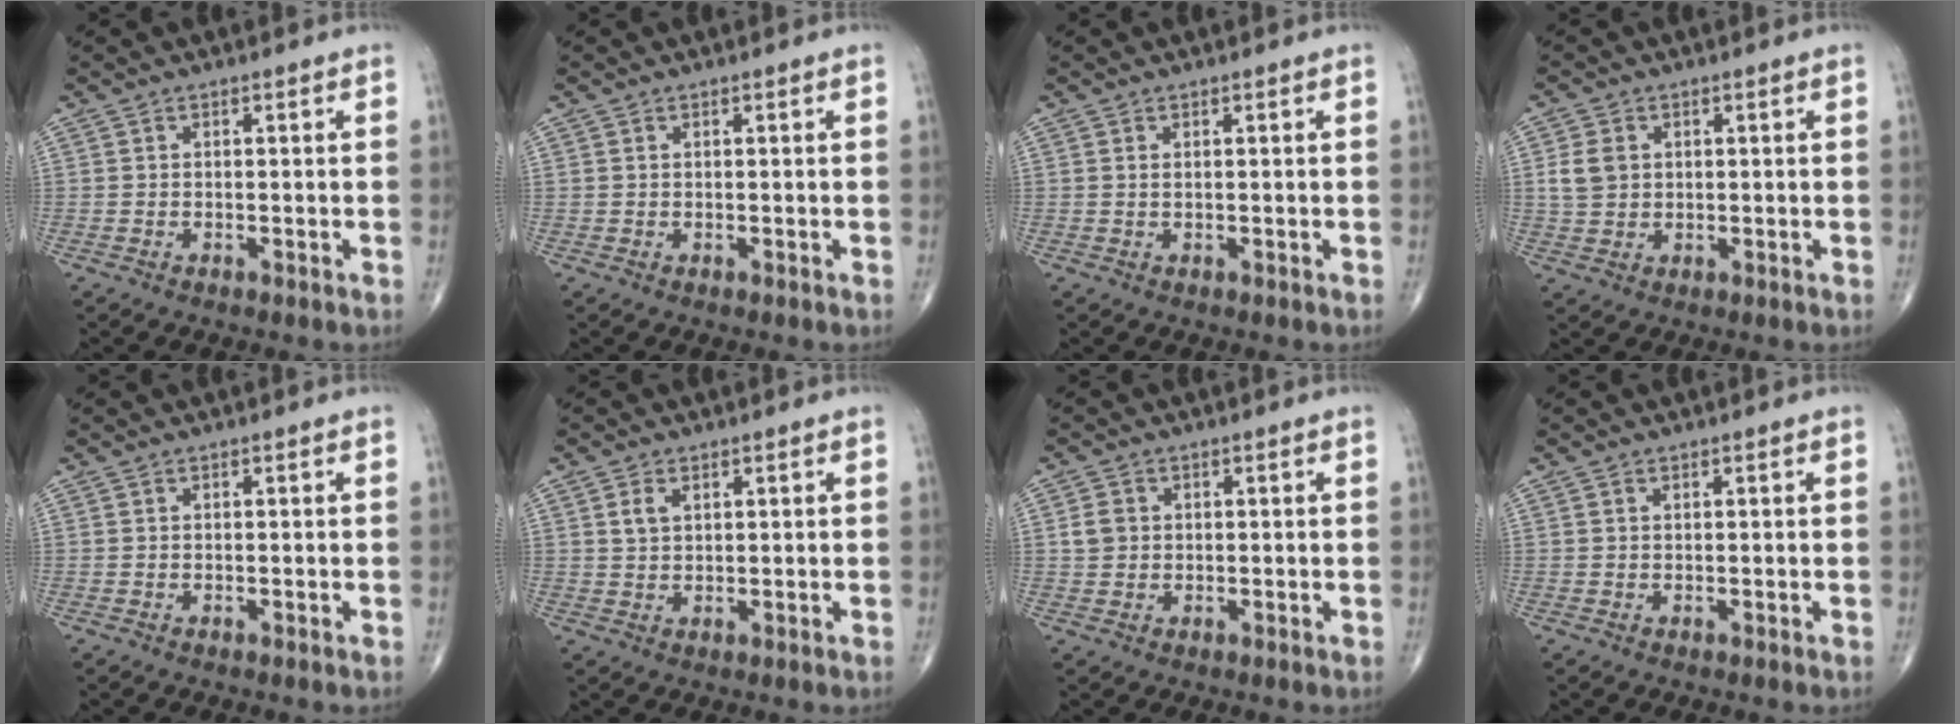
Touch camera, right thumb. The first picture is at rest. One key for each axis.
{"total": 0.0}
{"total": 0.5, "fx": 0.2, "fy": 0.3, "fz": 0.4, "tx": -0.011, "ty": 0.003, "tz": 0.005}
{"total": 4.7, "fx": 0.9, "fy": 3.7, "fz": 2.7, "tx": -0.045, "ty": 0.001, "tz": 0.020}
{"total": 0.0}
{"total": 2.8, "fx": 1.2, "fy": 1.8, "fz": 1.9, "tx": -0.029, "ty": -0.003, "tz": 0.024}
{"total": 2.9, "fx": 0.4, "fy": 2.6, "fz": 1.3, "tx": -0.015, "ty": 0.004, "tz": 0.008}
{"total": 0.0}